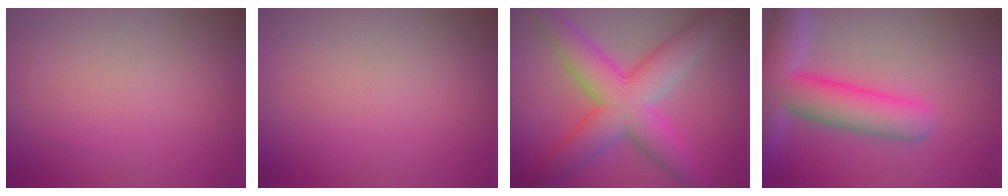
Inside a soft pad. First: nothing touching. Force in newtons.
{"total": 0.0}
{"total": 8.0, "press": 8.0, "slide": 0.2}
{"total": 8.1, "press": 8.0, "slide": 0.7}